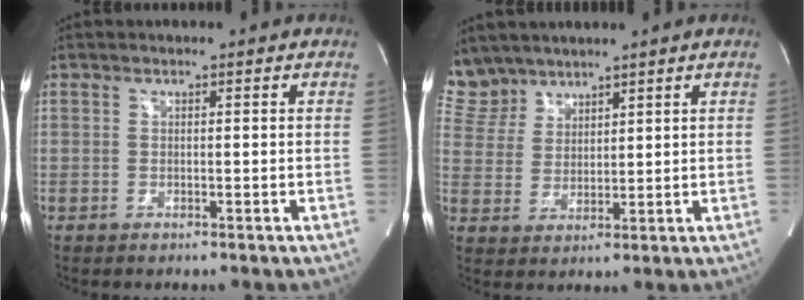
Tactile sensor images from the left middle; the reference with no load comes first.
{"total": 5.8, "force": [5.3, 2.2, -0.1], "torque": [-0.008, 0.008, 0.124]}